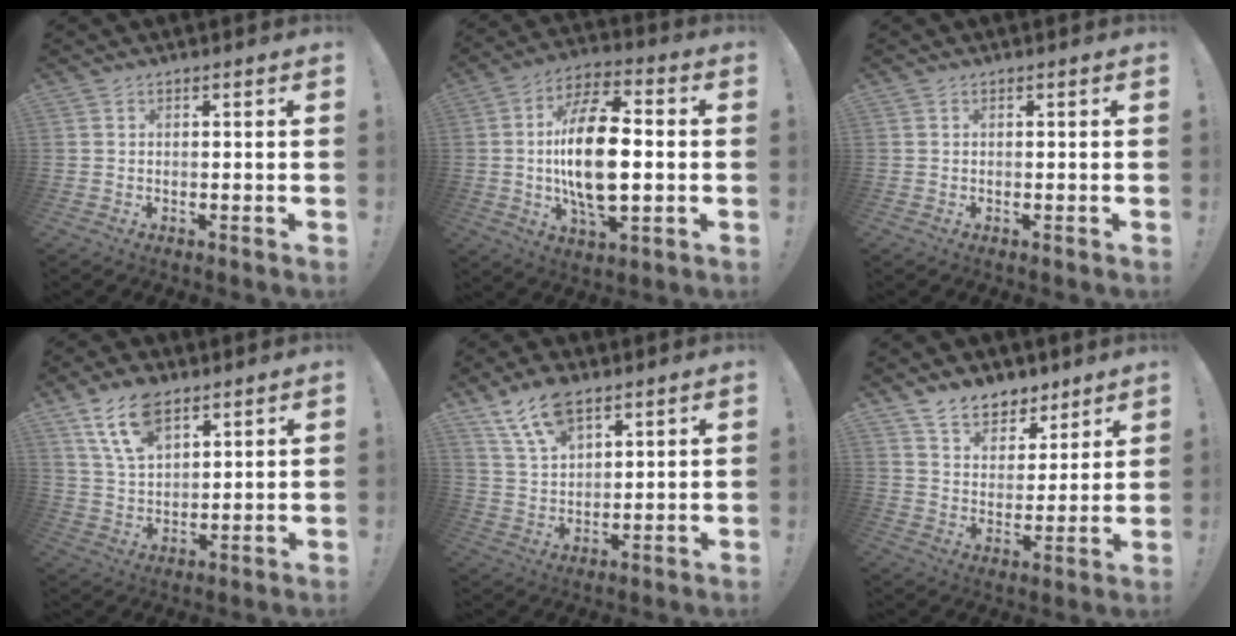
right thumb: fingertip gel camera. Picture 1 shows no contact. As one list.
[{"total": 19.3, "force": [-0.7, 9.5, 16.8], "torque": [-0.305, -0.001, -0.018]}, {"total": 0.0}, {"total": 12.3, "force": [7.8, 6.3, 7.0], "torque": [-0.126, -0.027, 0.147]}, {"total": 10.8, "force": [7.4, 5.3, 5.9], "torque": [-0.112, -0.031, 0.142]}, {"total": 9.6, "force": [7.6, 5.4, 2.0], "torque": [-0.031, -0.063, 0.147]}]